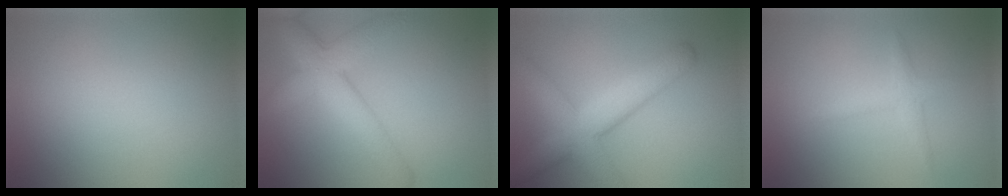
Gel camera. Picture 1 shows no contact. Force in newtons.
{"total": 5.9, "press": 5.9, "slide": 0.2}
{"total": 6.1, "press": 6.1, "slide": 0.3}
{"total": 1.7, "press": 1.7, "slide": 0.1}